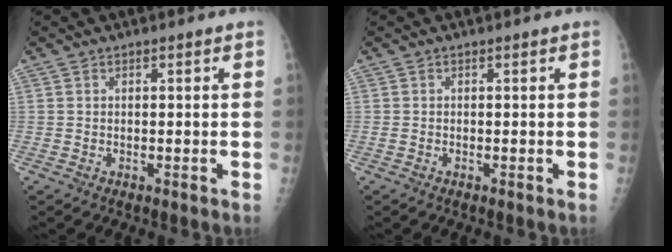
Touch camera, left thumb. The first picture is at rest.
{"total": 0.0}